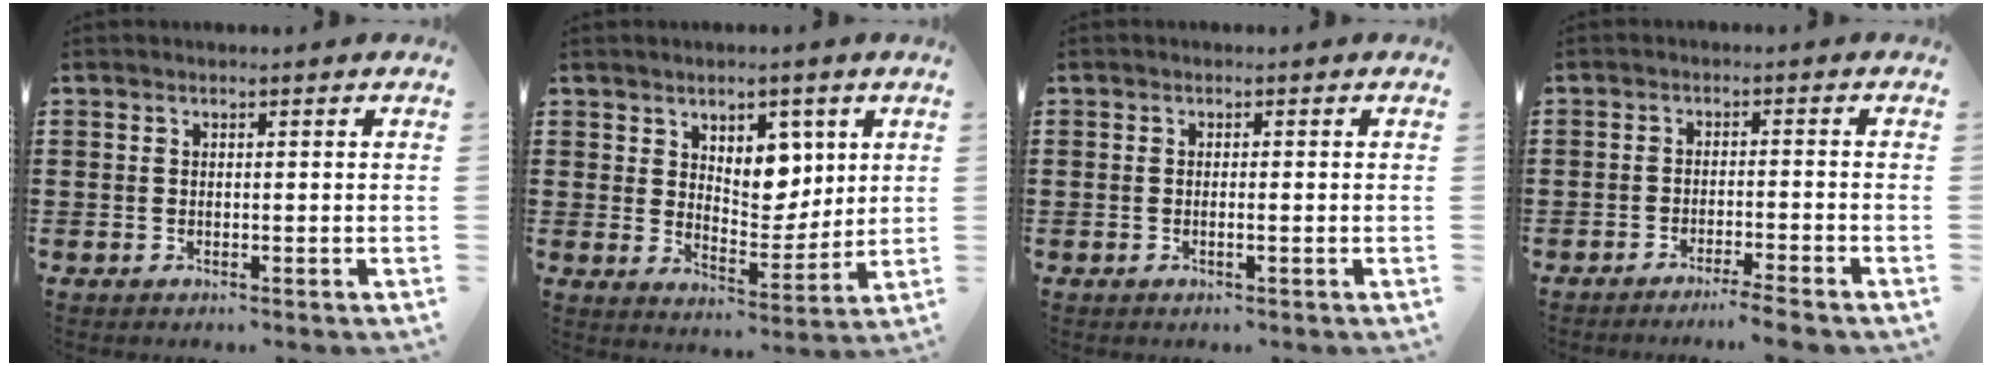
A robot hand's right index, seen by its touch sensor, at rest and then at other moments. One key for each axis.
{"total": 6.5, "fx": 3.6, "fy": 4.3, "fz": 3.3, "tx": -0.060, "ty": -0.008, "tz": 0.060}
{"total": 0.8, "fx": -0.4, "fy": -0.1, "fz": 0.7, "tx": -0.013, "ty": -0.004, "tz": -0.006}
{"total": 3.0, "fx": -2.7, "fy": -0.5, "fz": 1.1, "tx": -0.018, "ty": -0.004, "tz": -0.054}